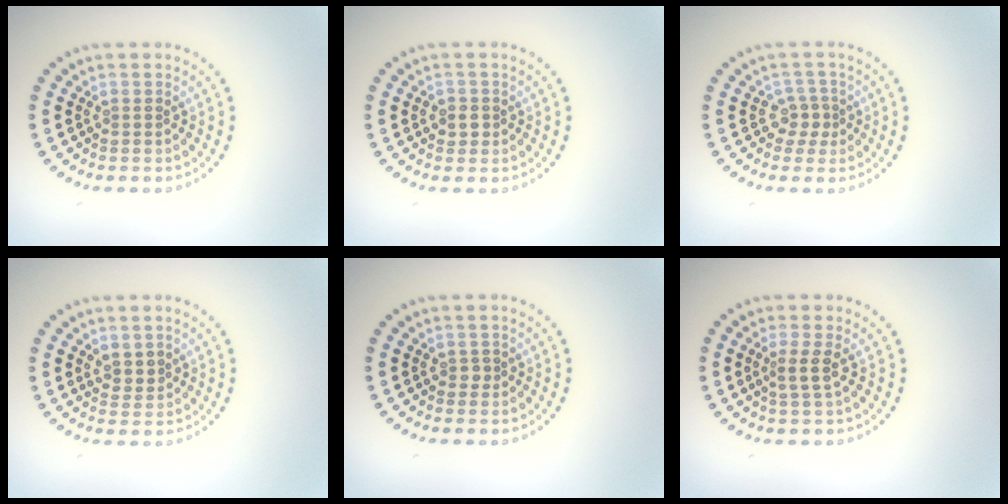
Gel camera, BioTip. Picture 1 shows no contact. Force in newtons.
{"total": 1.4, "press": 1.3, "slide": 0.5}
{"total": 2.0, "press": 1.5, "slide": 1.3}
{"total": 1.5, "press": 1.3, "slide": 0.7}
{"total": 0.6, "press": 0.5, "slide": 0.3}
{"total": 1.7, "press": 1.3, "slide": 1.1}